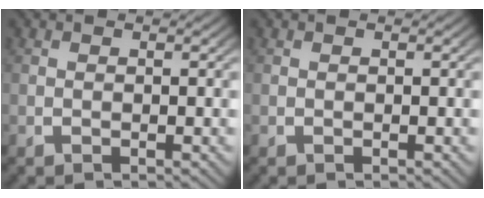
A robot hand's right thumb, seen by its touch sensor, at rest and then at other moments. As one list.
[{"total": 0.0}]